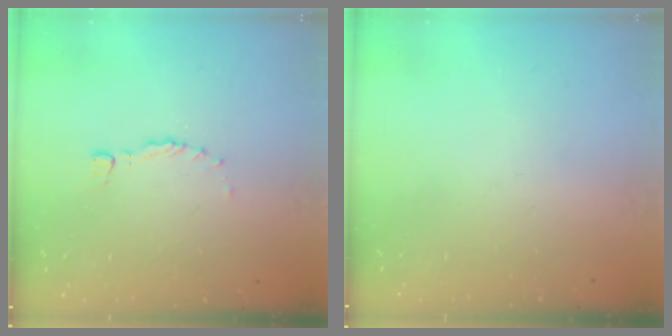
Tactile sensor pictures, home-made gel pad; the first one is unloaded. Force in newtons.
{"total": 0.0}